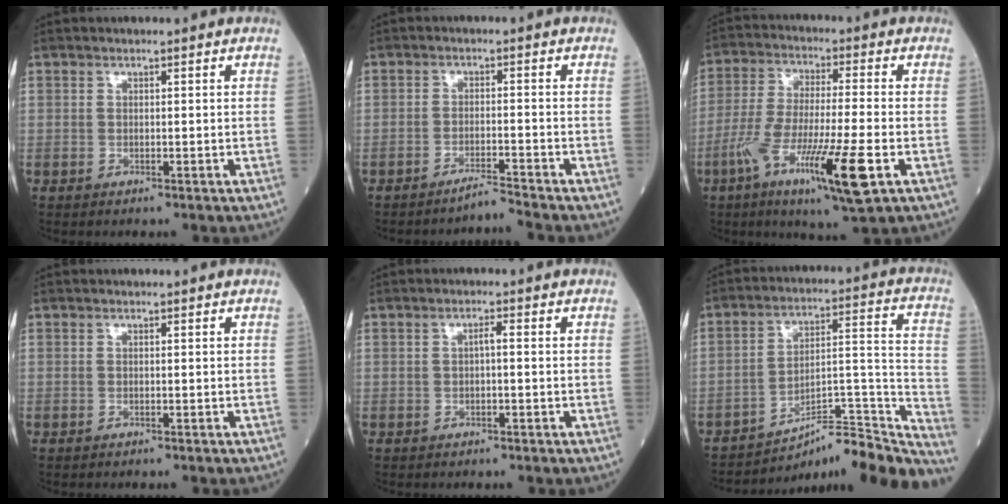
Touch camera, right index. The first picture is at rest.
{"total": 3.1, "force": [-2.8, -1.4, 0.2], "torque": [0.002, -0.012, -0.049]}
{"total": 14.7, "force": [-6.0, 1.0, 13.4], "torque": [-0.255, -0.027, -0.103]}
{"total": 0.0}
{"total": 1.2, "force": [-0.1, 0.2, 1.2], "torque": [-0.018, 0.004, -0.002]}
{"total": 19.9, "force": [-18.3, 0.8, 7.7], "torque": [-0.057, 0.044, -0.266]}